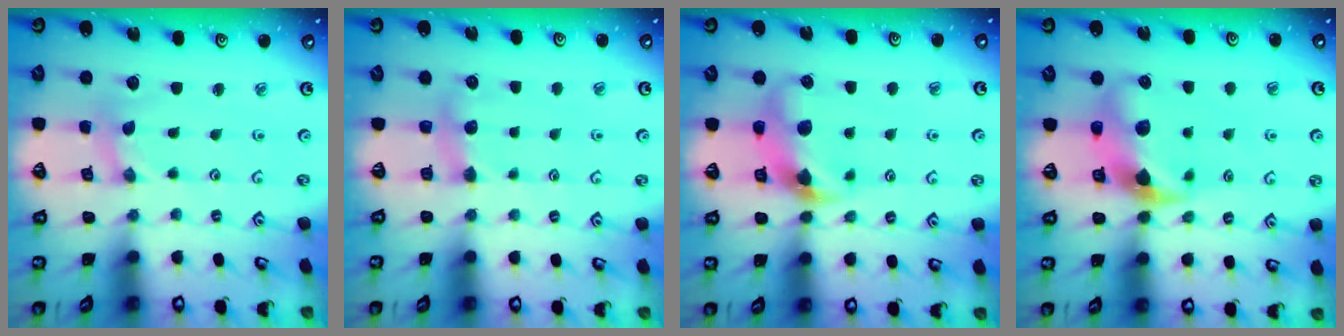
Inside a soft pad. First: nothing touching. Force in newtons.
{"total": 5.9, "press": 5.9, "slide": 0.7}
{"total": 10.0, "press": 9.9, "slide": 1.6}
{"total": 10.4, "press": 10.3, "slide": 1.2}